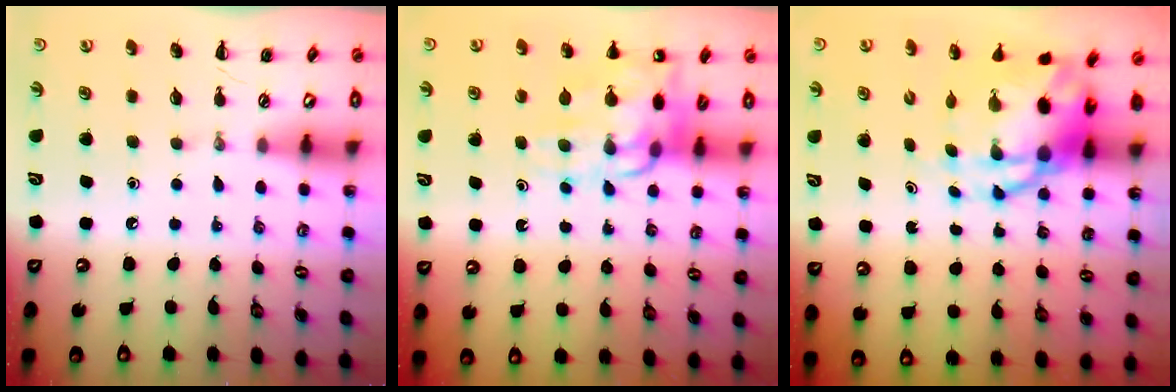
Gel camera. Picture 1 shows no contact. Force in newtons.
{"total": 13.3, "press": 13.0, "slide": 2.8}
{"total": 9.2, "press": 9.0, "slide": 2.2}